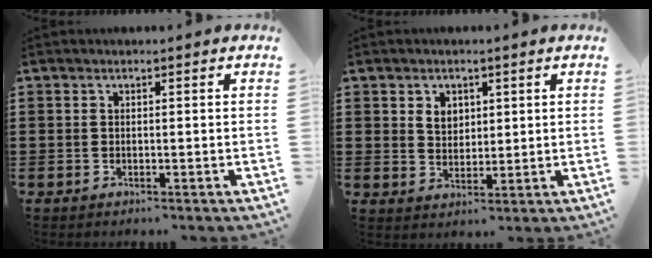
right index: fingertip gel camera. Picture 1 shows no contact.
{"total": 3.2, "force": [1.5, 2.5, 1.4], "torque": [-0.035, 0.011, 0.026]}